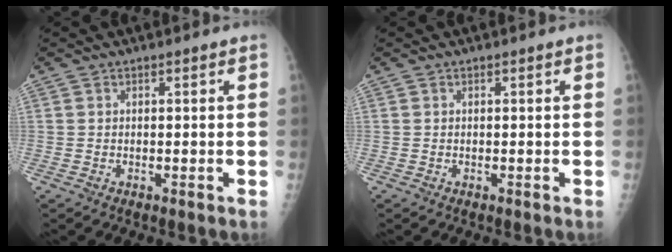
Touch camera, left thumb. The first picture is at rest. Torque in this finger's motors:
{"motor_torque": [0.00, 0.00, -0.01, -0.01, 0.00]}